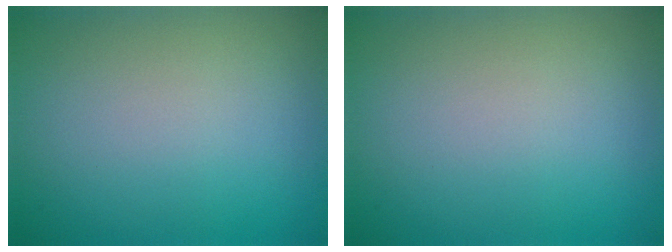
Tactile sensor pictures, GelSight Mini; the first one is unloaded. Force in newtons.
{"total": 0.0}